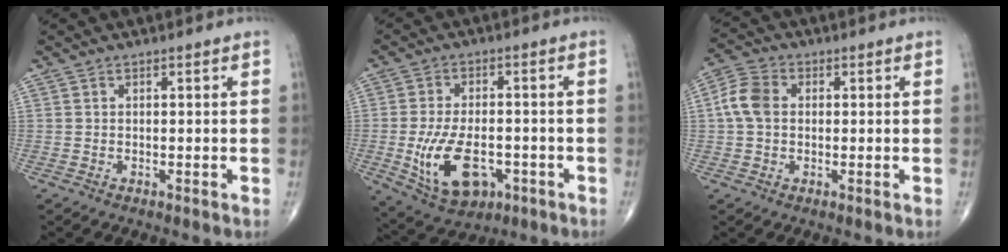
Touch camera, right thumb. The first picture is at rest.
{"total": 12.7, "force": [-3.5, 7.3, 9.8], "torque": [-0.167, 0.006, -0.047]}
{"total": 6.3, "force": [0.5, 4.6, 4.2], "torque": [-0.088, 0.017, 0.002]}